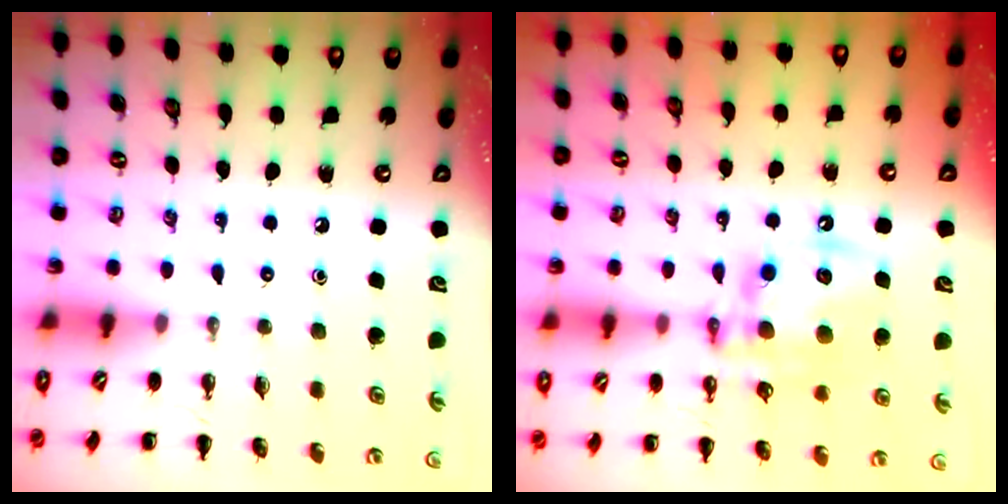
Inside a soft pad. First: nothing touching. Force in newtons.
{"total": 13.5, "press": 13.2, "slide": 2.8}